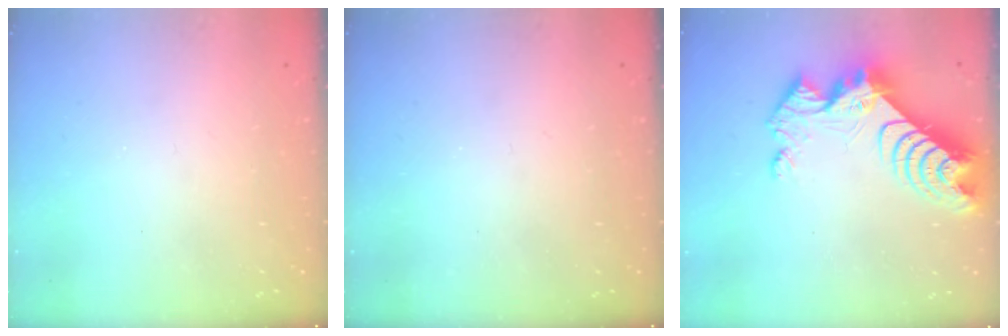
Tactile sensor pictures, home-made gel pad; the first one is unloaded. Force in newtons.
{"total": 0.0}
{"total": 14.7, "press": 14.6, "slide": 1.2}